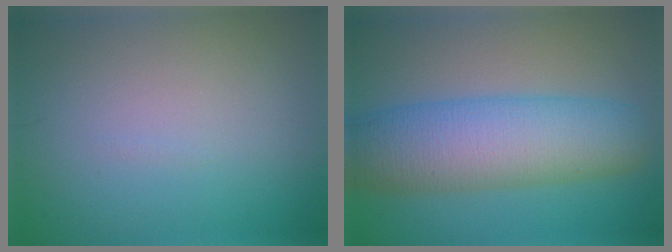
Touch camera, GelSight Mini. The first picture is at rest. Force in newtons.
{"total": 8.9, "press": 8.9, "slide": 0.1}